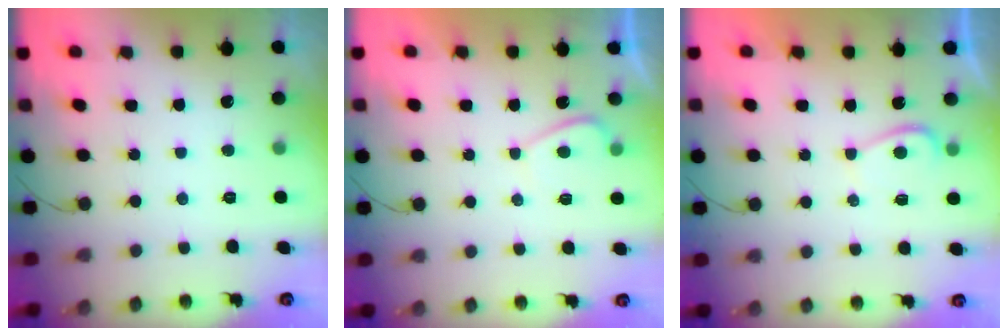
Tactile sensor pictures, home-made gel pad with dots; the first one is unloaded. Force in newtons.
{"total": 1.8, "press": 1.7, "slide": 0.6}
{"total": 1.2, "press": 1.1, "slide": 0.6}